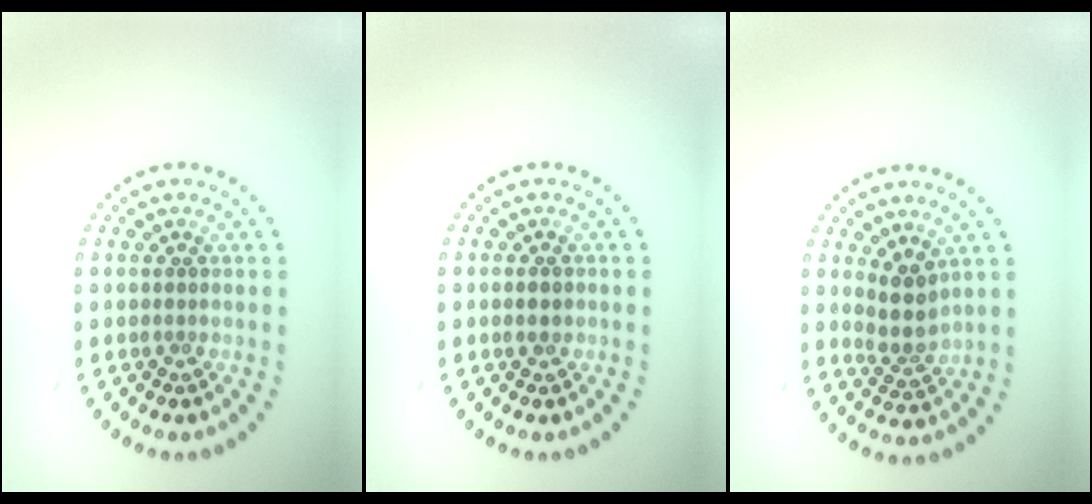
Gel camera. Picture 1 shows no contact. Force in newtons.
{"total": 1.5, "press": 1.5, "slide": 0.1}
{"total": 2.5, "press": 1.9, "slide": 1.6}